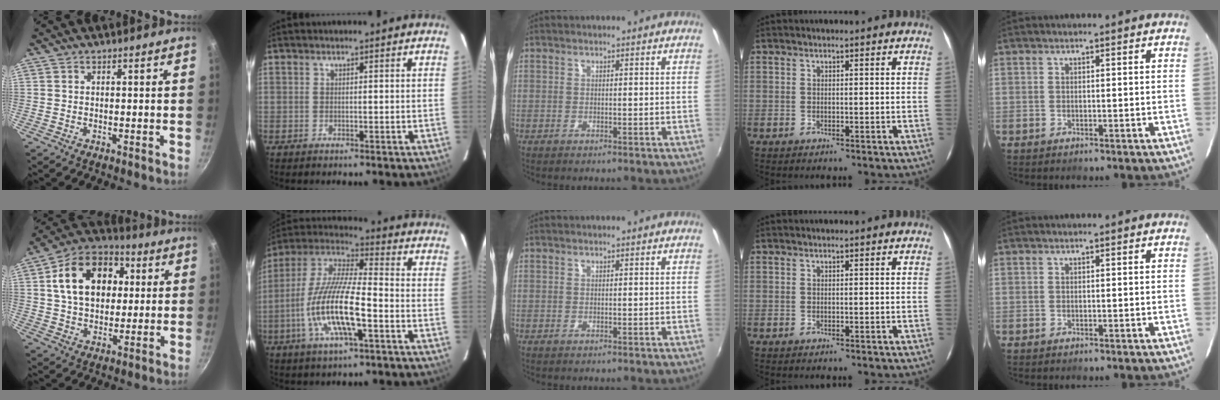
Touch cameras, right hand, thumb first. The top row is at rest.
{"thumb": {"total": 17.9, "force": [3.9, 12.8, 11.8], "torque": [-0.165, 0.020, 0.053]}, "index": {"total": 16.6, "force": [-5.5, 4.2, 15.1], "torque": [-0.306, -0.009, -0.112]}}